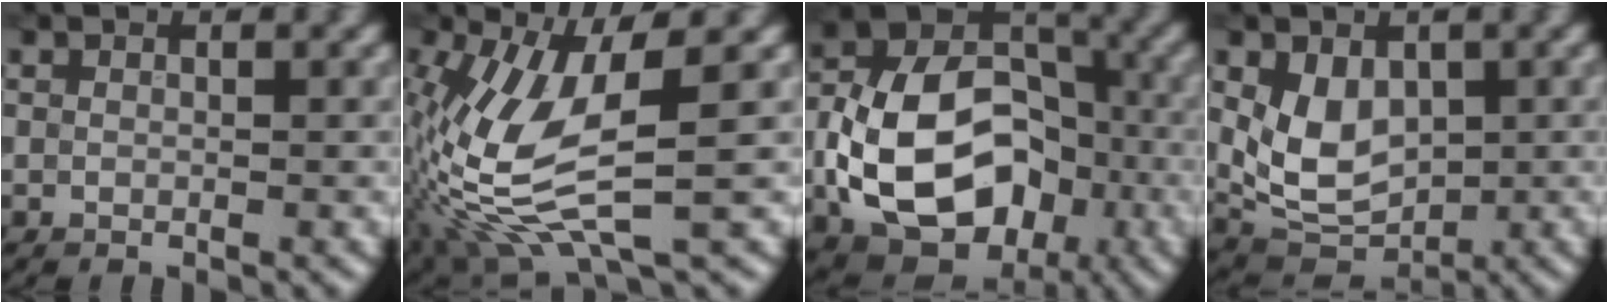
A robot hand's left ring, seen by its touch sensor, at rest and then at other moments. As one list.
[{"total": 10.0, "force": [-1.1, 3.9, 9.2], "torque": [-0.210, -0.011, -0.024]}, {"total": 13.4, "force": [-3.4, 9.4, 8.9], "torque": [-0.158, -0.010, -0.071]}, {"total": 5.4, "force": [0.6, 3.7, 3.8], "torque": [-0.068, -0.011, 0.018]}]